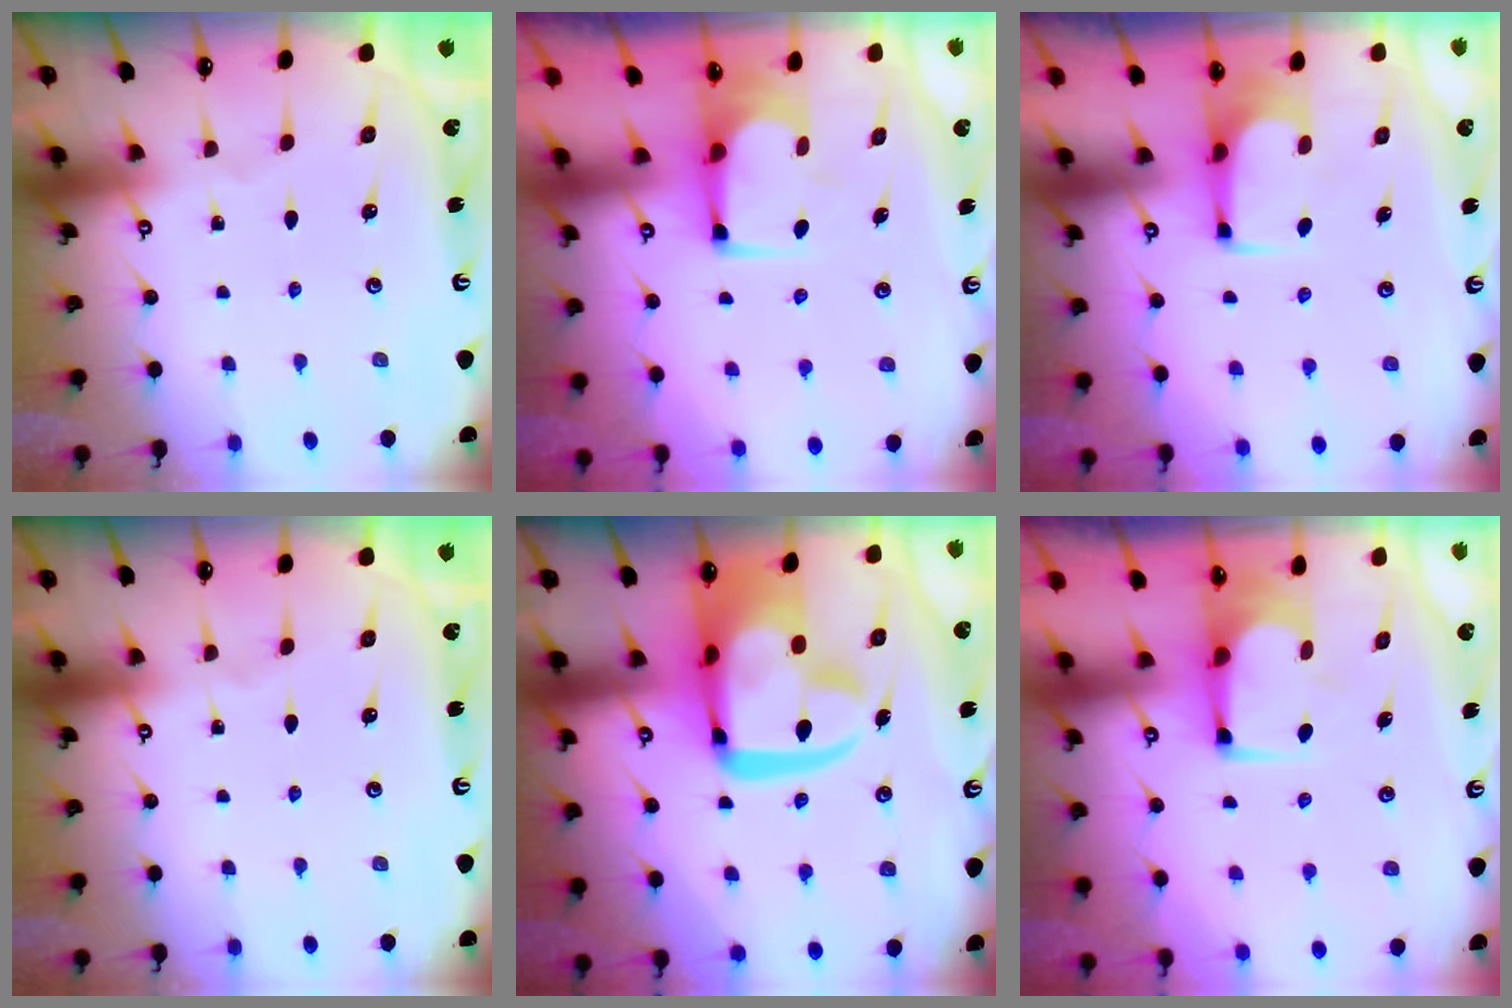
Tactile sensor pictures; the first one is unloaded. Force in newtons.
{"total": 2.4, "press": 2.4, "slide": 0.2}
{"total": 3.4, "press": 3.4, "slide": 0.2}
{"total": 0.0}
{"total": 18.7, "press": 18.4, "slide": 2.8}
{"total": 2.4, "press": 2.4, "slide": 0.2}